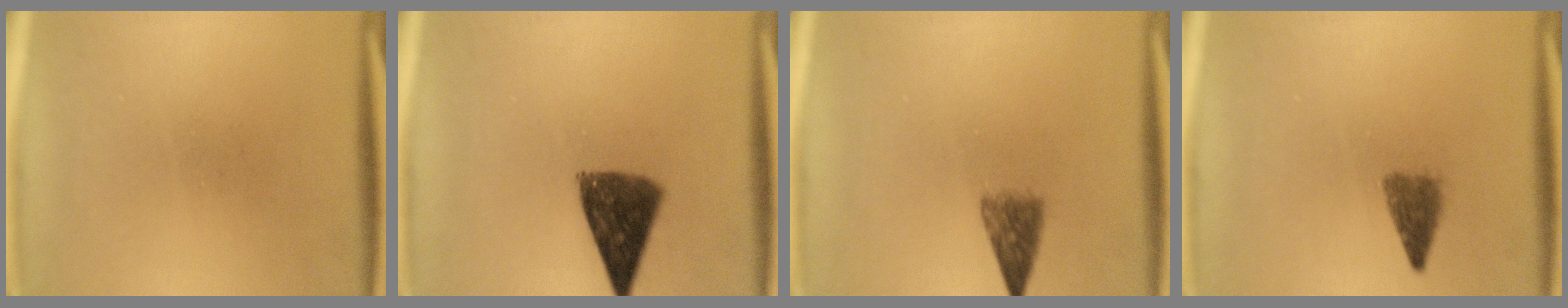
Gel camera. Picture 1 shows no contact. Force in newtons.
{"total": 9.4}
{"total": 3.5}
{"total": 2.8}